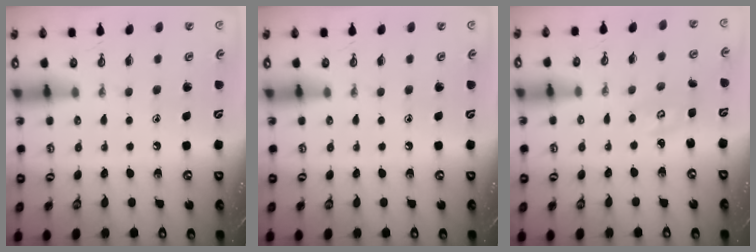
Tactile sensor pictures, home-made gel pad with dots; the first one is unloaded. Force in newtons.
{"total": 0.0}
{"total": 2.7, "press": 2.7, "slide": 0.3}